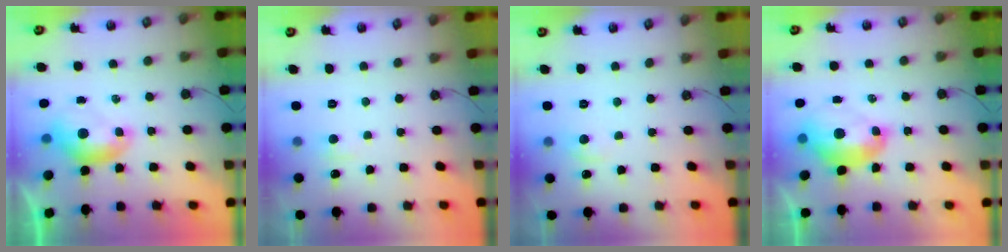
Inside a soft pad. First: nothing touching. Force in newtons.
{"total": 2.3, "press": 2.3, "slide": 0.4}
{"total": 0.8, "press": 0.3, "slide": 0.8}
{"total": 4.8, "press": 4.7, "slide": 0.8}